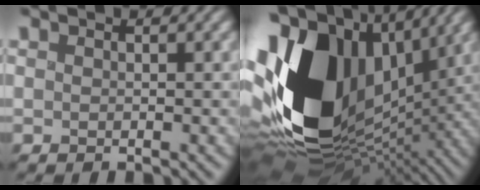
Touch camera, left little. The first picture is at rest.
{"total": 18.9, "force": [1.8, 13.0, 13.7], "torque": [-0.275, -0.027, 0.067]}